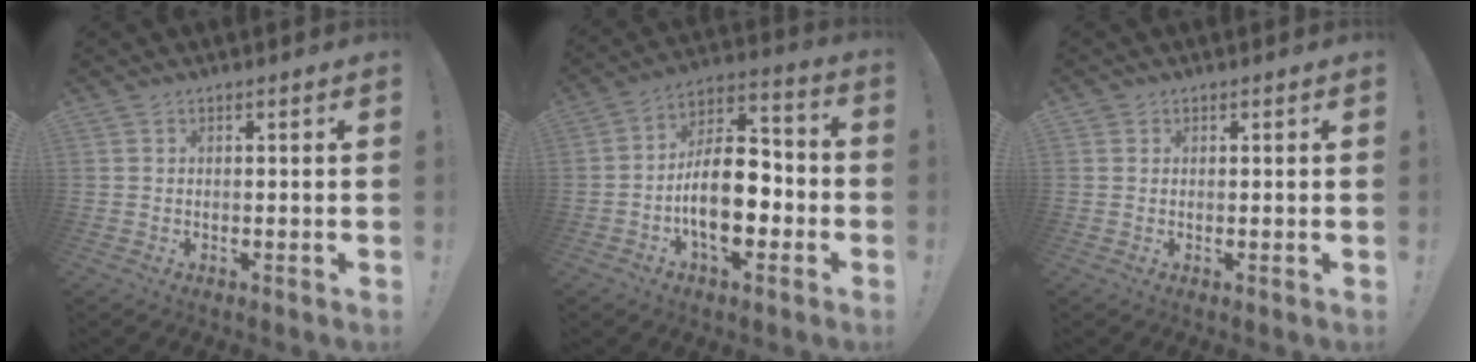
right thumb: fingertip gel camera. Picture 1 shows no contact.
{"total": 17.2, "force": [-4.8, 9.4, 13.5], "torque": [-0.229, 0.022, -0.079]}
{"total": 0.9, "force": [0.7, 0.5, 0.2], "torque": [0.005, -0.004, 0.012]}